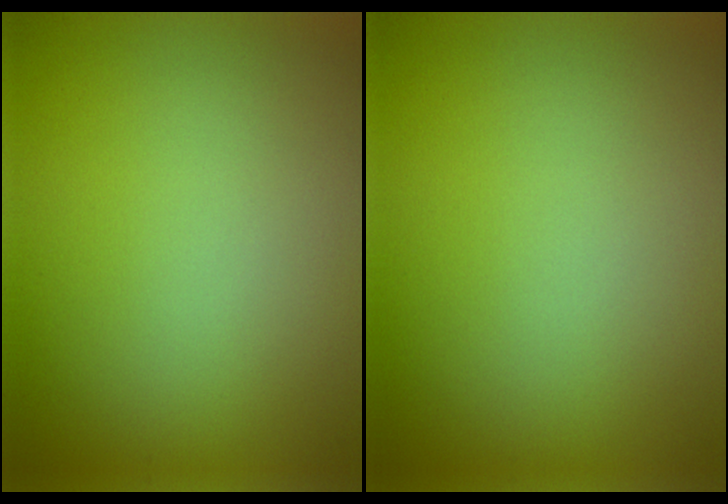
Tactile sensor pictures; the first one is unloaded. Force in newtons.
{"total": 0.0}